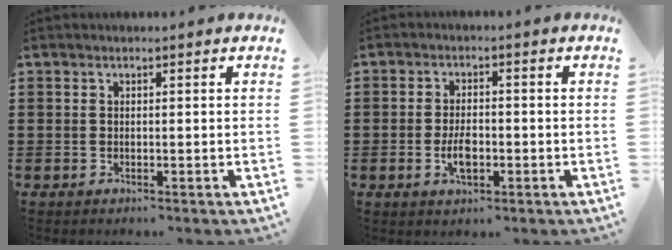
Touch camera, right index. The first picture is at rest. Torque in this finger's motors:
{"motor_torque": [2.14, 0.00, 0.69, 0.11]}